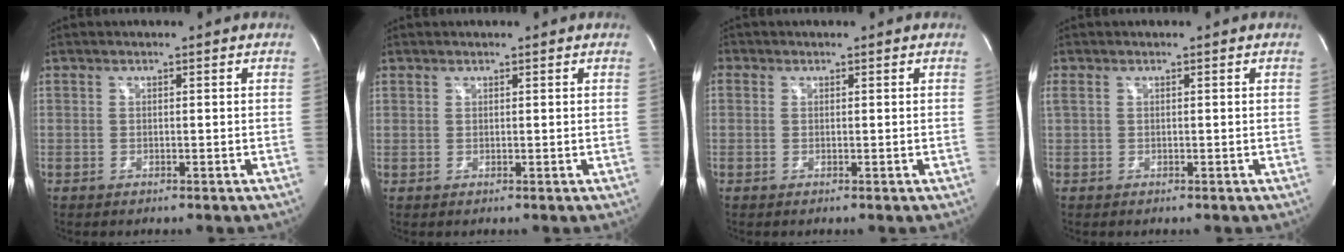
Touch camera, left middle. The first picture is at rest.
{"total": 0.7, "force": [0.5, 0.5, 0.0], "torque": [0.003, 0.003, 0.007]}
{"total": 1.0, "force": [0.4, 0.9, 0.3], "torque": [-0.001, 0.004, 0.005]}
{"total": 0.8, "force": [0.5, 0.4, 0.6], "torque": [-0.031, 0.021, 0.014]}